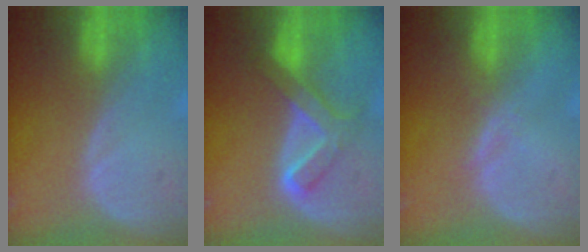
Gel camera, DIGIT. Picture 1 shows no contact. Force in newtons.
{"total": 6.1, "press": 5.8, "slide": 1.8}
{"total": 1.1, "press": 1.1, "slide": 0.1}